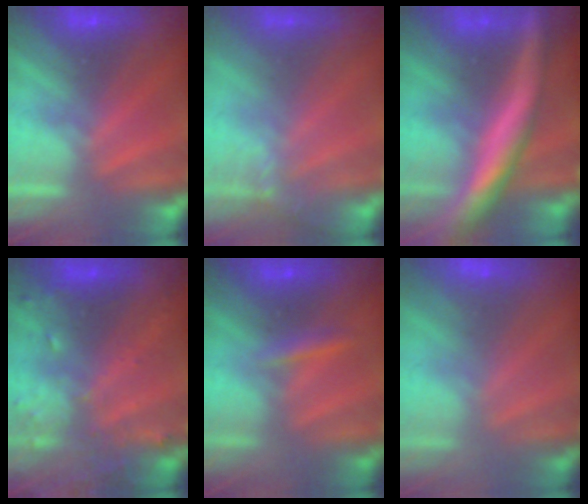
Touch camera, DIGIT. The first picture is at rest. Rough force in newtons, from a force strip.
{"total": 1.4}
{"total": 9.0}
{"total": 7.6}
{"total": 2.4}
{"total": 2.9}